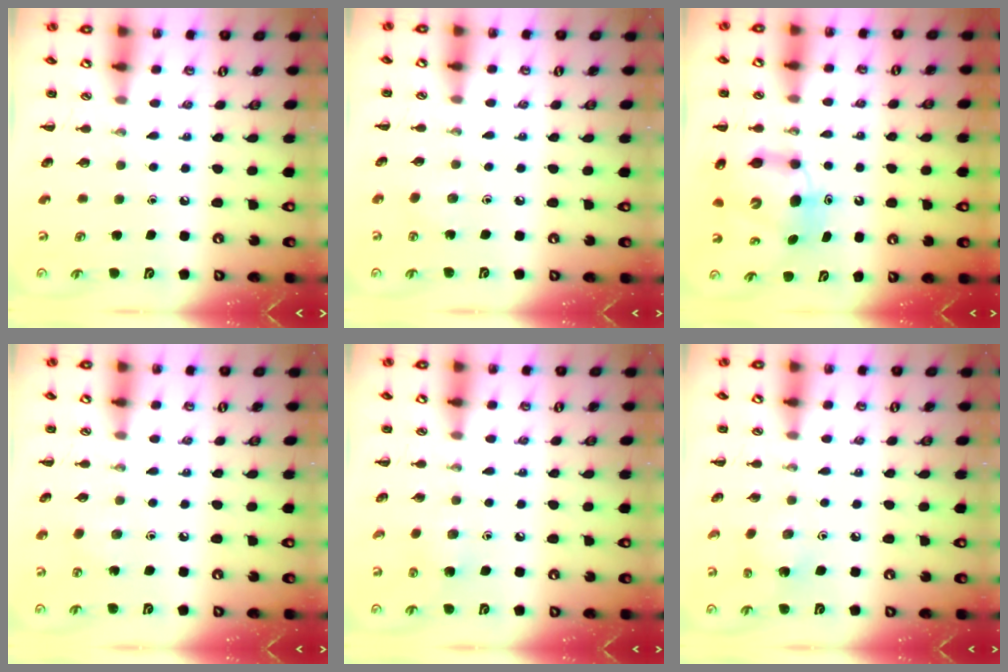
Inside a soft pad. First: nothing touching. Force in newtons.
{"total": 1.9, "press": 1.8, "slide": 0.6}
{"total": 7.5, "press": 7.2, "slide": 1.9}
{"total": 1.9, "press": 1.8, "slide": 0.6}
{"total": 4.4, "press": 4.2, "slide": 1.4}
{"total": 3.6, "press": 3.5, "slide": 0.9}